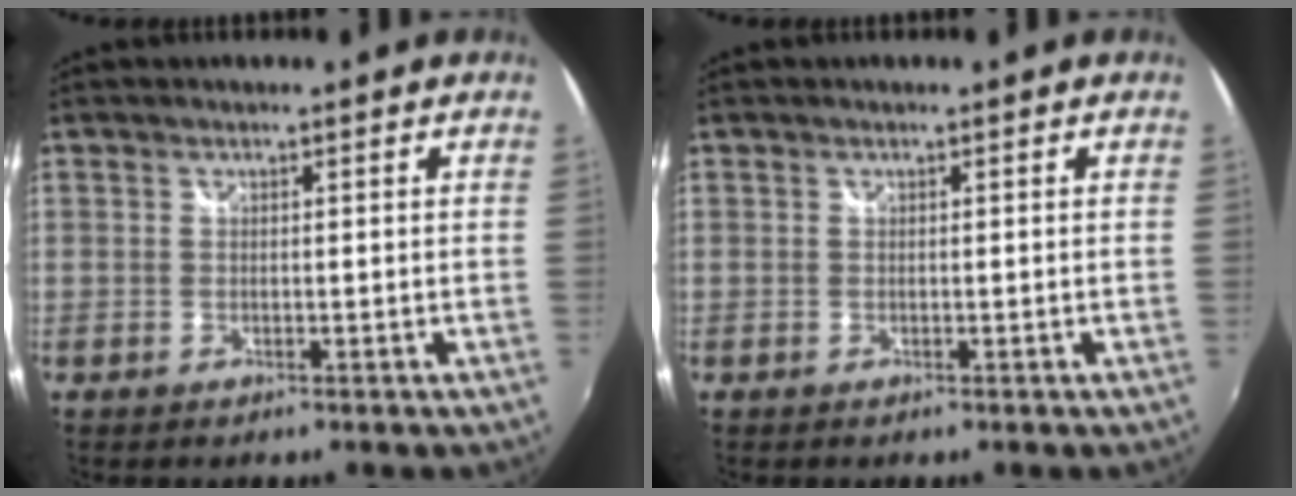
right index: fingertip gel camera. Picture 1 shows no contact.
{"total": 0.0}